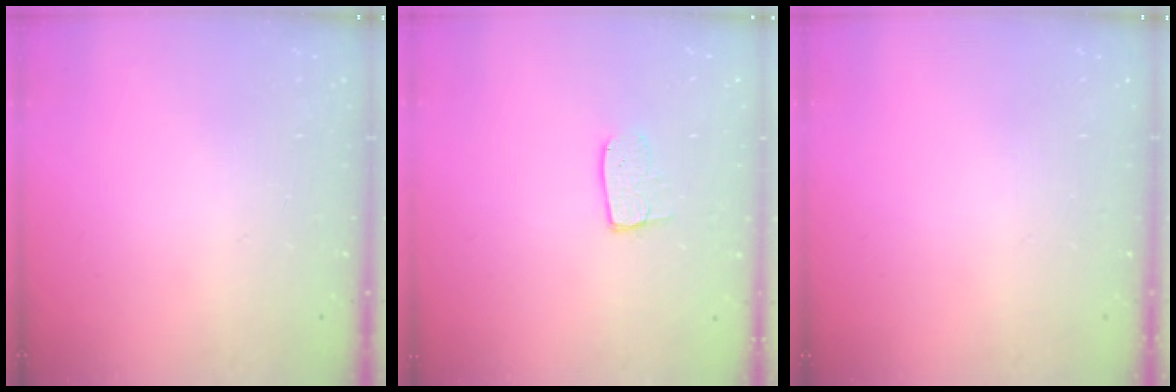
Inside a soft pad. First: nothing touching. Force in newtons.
{"total": 4.2, "press": 4.2, "slide": 0.3}
{"total": 0.0}